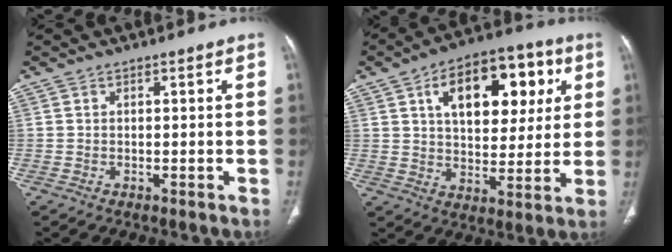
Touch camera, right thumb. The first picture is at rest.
{"total": 19.1, "force": [6.6, 10.9, 14.3], "torque": [-0.162, 0.000, 0.099]}